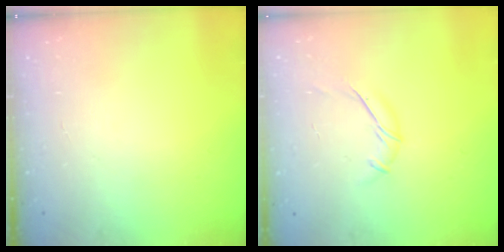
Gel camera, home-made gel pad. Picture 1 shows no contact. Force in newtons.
{"total": 7.7, "press": 7.6, "slide": 0.8}